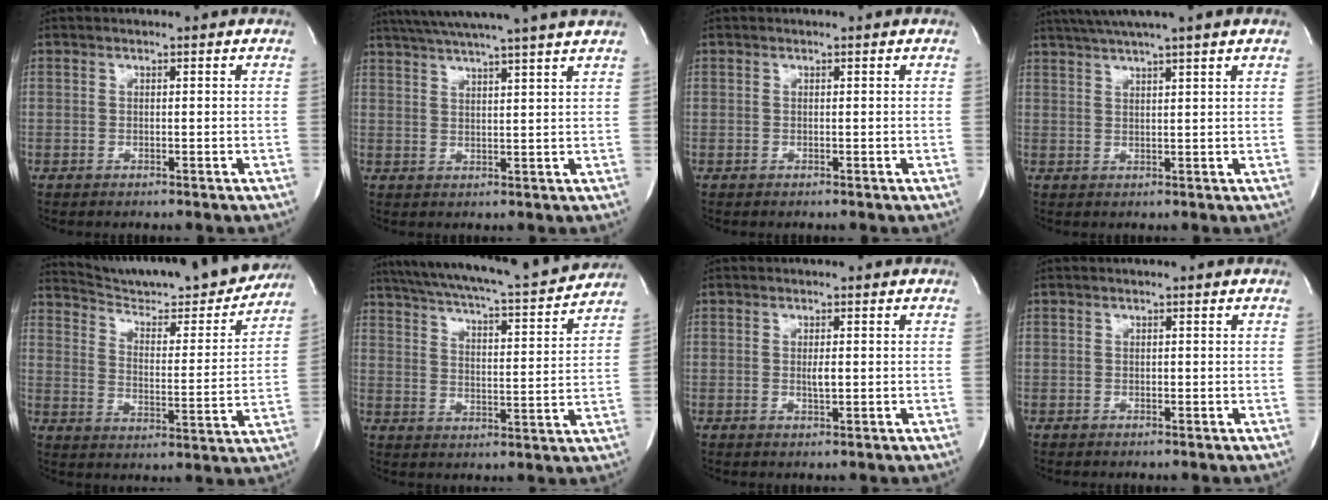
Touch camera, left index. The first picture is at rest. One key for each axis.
{"total": 15.6, "fx": 13.6, "fy": -1.4, "fz": 7.5, "tx": -0.134, "ty": 0.006, "tz": 0.186}
{"total": 0.0}
{"total": 8.3, "fx": 6.7, "fy": -1.3, "fz": 4.8, "tx": -0.081, "ty": 0.029, "tz": 0.097}
{"total": 23.1, "fx": 21.5, "fy": 2.5, "fz": 8.0, "tx": -0.122, "ty": -0.046, "tz": 0.294}
{"total": 20.0, "fx": 18.2, "fy": 1.0, "fz": 8.0, "tx": -0.140, "ty": -0.018, "tz": 0.257}
{"total": 1.6, "fx": -0.1, "fy": 0.4, "fz": 1.5, "tx": -0.035, "ty": -0.004, "tz": 0.000}
{"total": 0.0}